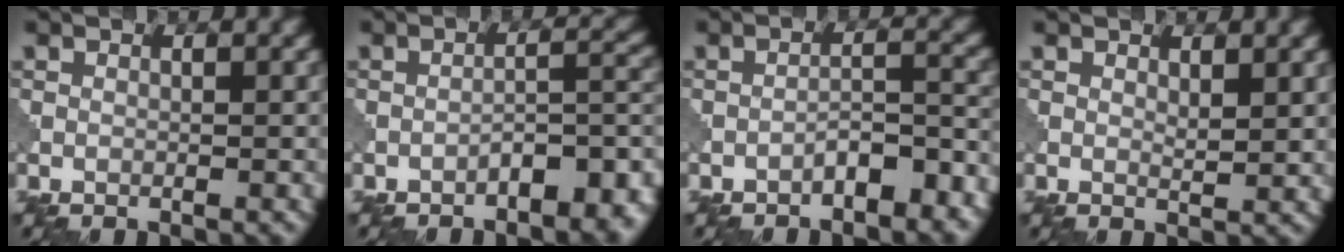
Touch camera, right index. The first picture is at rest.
{"total": 5.3, "force": [-3.2, 2.0, 3.8], "torque": [-0.047, 0.016, -0.044]}
{"total": 3.7, "force": [-2.4, 1.3, 2.5], "torque": [-0.037, 0.014, -0.037]}
{"total": 1.2, "force": [0.8, 0.4, 0.7], "torque": [-0.012, -0.003, 0.017]}